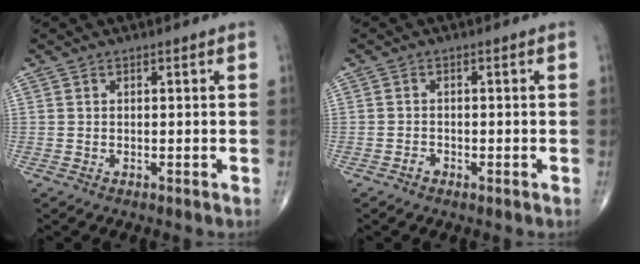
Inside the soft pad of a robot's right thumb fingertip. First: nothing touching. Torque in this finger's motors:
{"motor_torque": [0.49, 0.15, 0.05, -0.41, 0.03]}